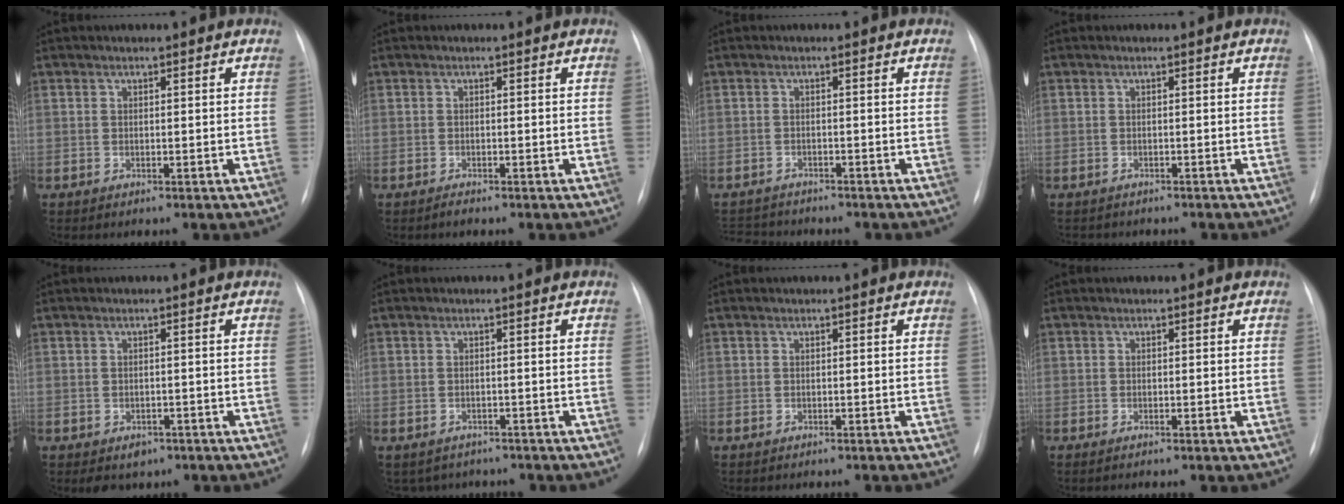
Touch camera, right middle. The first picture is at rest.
{"total": 0.9, "force": [-0.8, 0.0, 0.3], "torque": [-0.008, -0.002, -0.012]}
{"total": 5.6, "force": [-5.3, 1.3, 1.1], "torque": [-0.016, -0.005, -0.081]}
{"total": 3.9, "force": [-3.5, 1.3, 1.2], "torque": [-0.013, -0.002, -0.039]}
{"total": 3.1, "force": [-1.8, 2.2, 1.2], "torque": [-0.013, 0.002, -0.015]}
{"total": 5.2, "force": [-4.4, 2.6, 0.5], "torque": [0.000, 0.007, -0.051]}
{"total": 1.8, "force": [-1.6, 0.2, 0.7], "torque": [-0.010, -0.003, -0.016]}
{"total": 0.9, "force": [-0.7, 0.0, 0.5], "torque": [-0.010, -0.002, -0.010]}